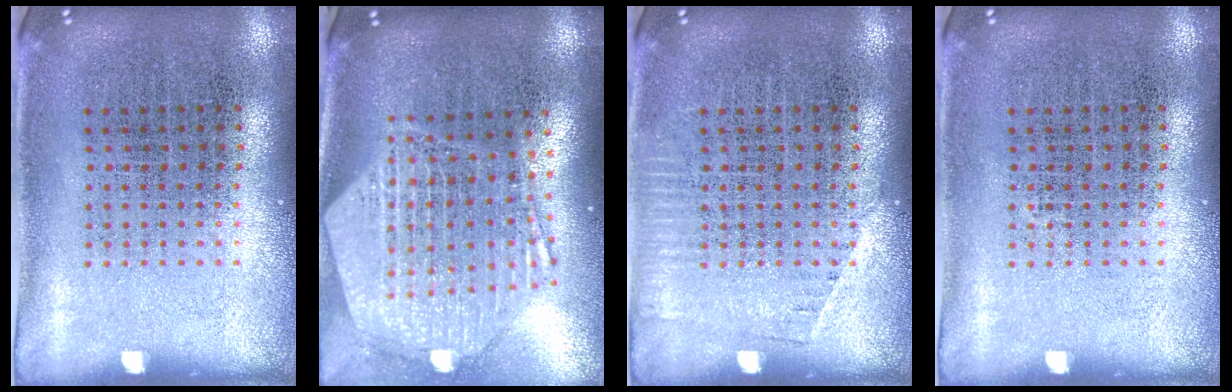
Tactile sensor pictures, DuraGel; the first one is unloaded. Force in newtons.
{"total": 2.8, "press": 2.2, "slide": 1.7}
{"total": 0.9, "press": 0.8, "slide": 0.2}
{"total": 0.0}